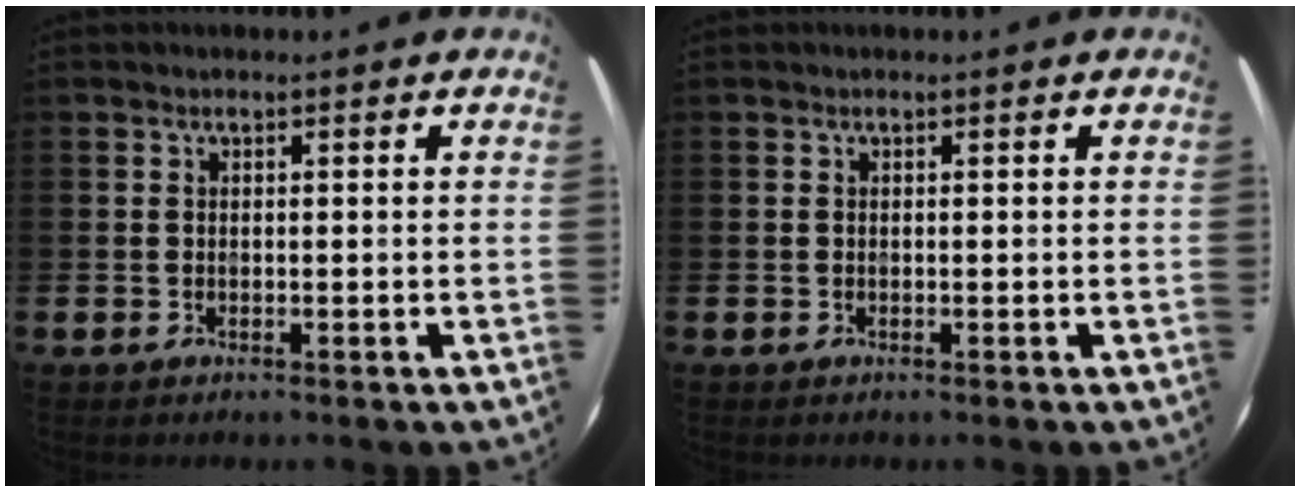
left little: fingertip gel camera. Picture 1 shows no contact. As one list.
[{"total": 0.0}]